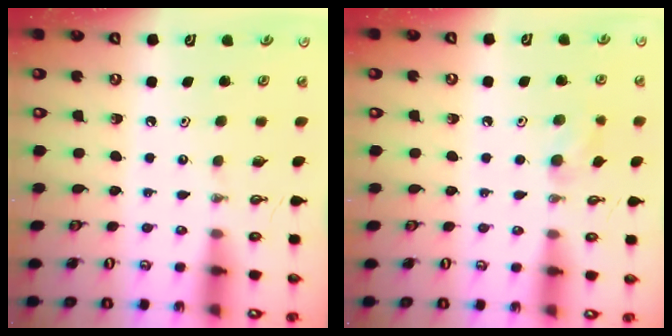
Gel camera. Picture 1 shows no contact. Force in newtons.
{"total": 7.9, "press": 7.5, "slide": 2.5}